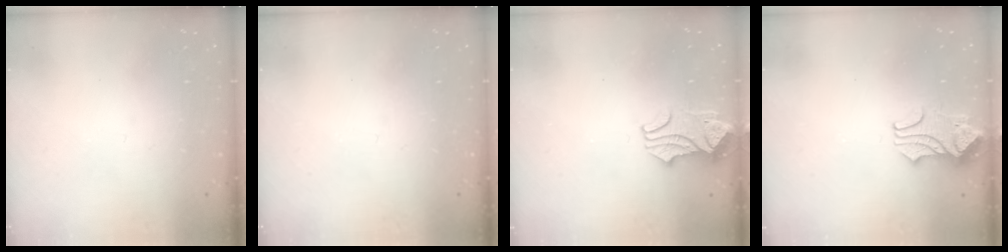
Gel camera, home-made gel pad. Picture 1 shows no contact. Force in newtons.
{"total": 0.0}
{"total": 1.6, "press": 1.1, "slide": 1.1}
{"total": 2.3, "press": 2.2, "slide": 0.7}